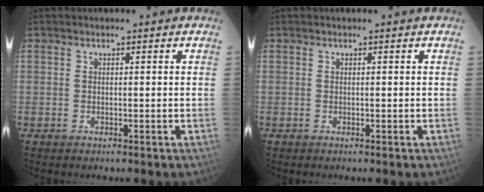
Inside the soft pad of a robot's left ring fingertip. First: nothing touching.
{"total": 0.0}